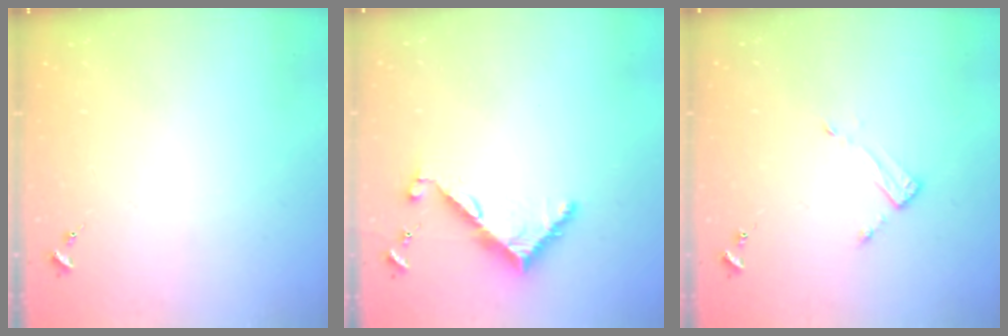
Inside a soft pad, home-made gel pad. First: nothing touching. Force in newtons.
{"total": 6.9, "press": 6.9, "slide": 0.5}
{"total": 3.1, "press": 3.1, "slide": 0.2}